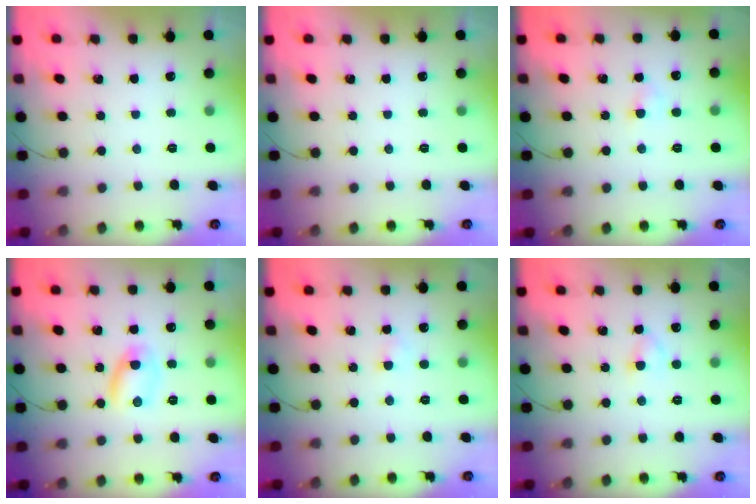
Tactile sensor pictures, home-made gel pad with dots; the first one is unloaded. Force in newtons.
{"total": 0.0}
{"total": 2.5, "press": 2.3, "slide": 1.1}
{"total": 4.7, "press": 4.4, "slide": 1.5}
{"total": 1.5, "press": 1.4, "slide": 0.7}
{"total": 3.3, "press": 3.1, "slide": 1.3}